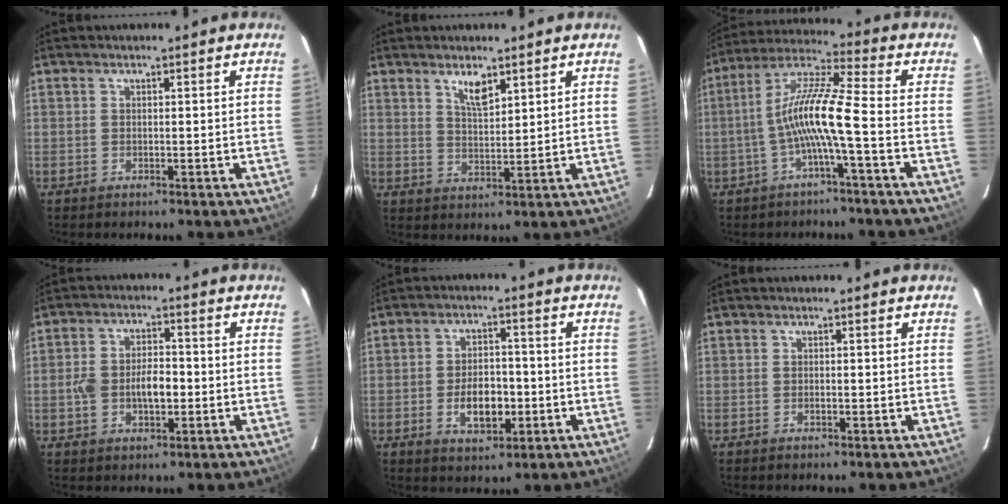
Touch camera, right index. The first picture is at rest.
{"total": 4.5, "force": [2.9, 1.5, 3.0], "torque": [-0.053, -0.005, 0.054]}
{"total": 10.4, "force": [-2.9, 0.0, 10.0], "torque": [-0.207, 0.017, -0.055]}
{"total": 7.7, "force": [-1.4, 4.4, 6.1], "torque": [-0.122, 0.011, -0.022]}
{"total": 8.2, "force": [-2.3, 4.5, 6.4], "torque": [-0.122, 0.007, -0.029]}
{"total": 0.7, "force": [-0.3, 0.3, 0.6], "torque": [-0.009, 0.002, -0.005]}